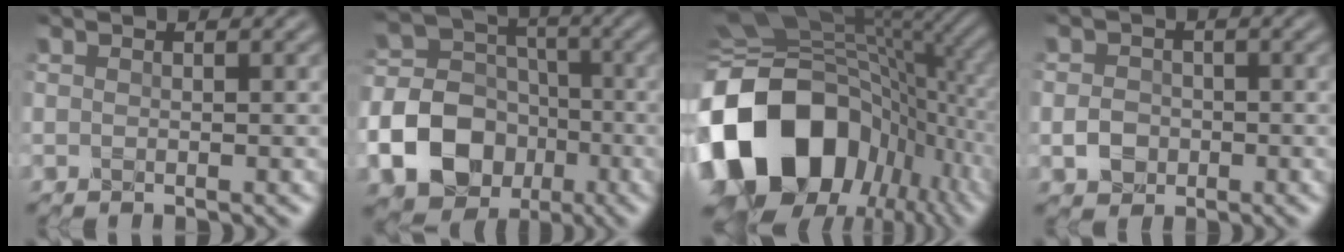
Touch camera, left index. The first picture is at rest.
{"total": 20.2, "force": [-8.3, 17.5, 5.8], "torque": [-0.160, -0.055, -0.159]}
{"total": 18.2, "force": [-5.2, 12.9, 11.7], "torque": [-0.242, -0.013, -0.094]}
{"total": 2.4, "force": [-0.9, 1.9, 1.1], "torque": [-0.020, 0.001, -0.024]}